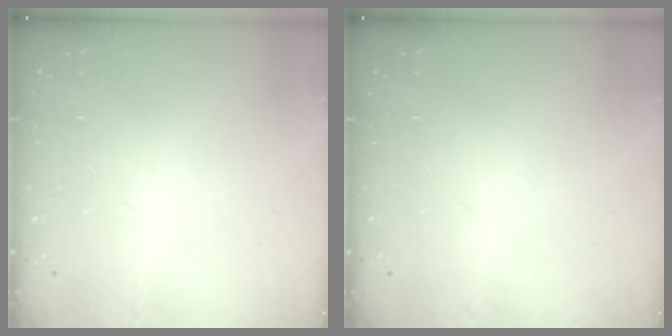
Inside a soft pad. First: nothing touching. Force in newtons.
{"total": 0.0}